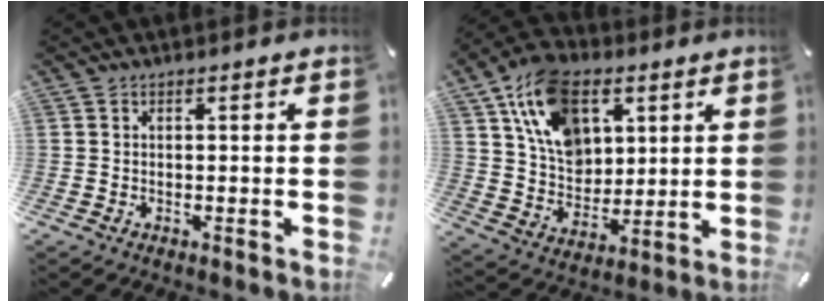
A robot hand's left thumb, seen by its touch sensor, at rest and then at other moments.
{"total": 15.9, "force": [7.5, 11.2, 8.5], "torque": [-0.172, -0.020, 0.142]}